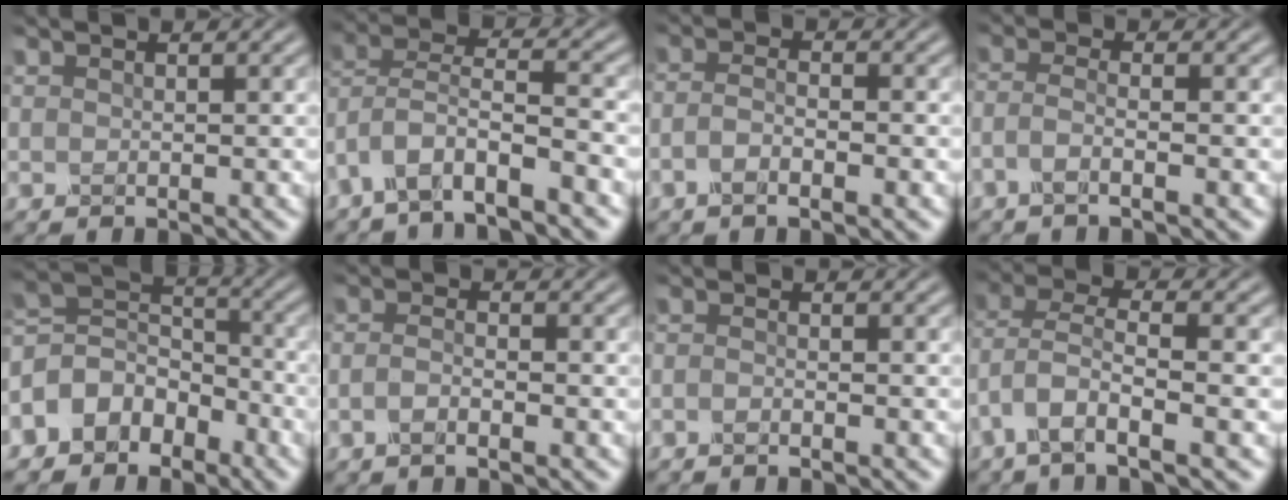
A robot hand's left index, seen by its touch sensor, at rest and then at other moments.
{"total": 6.0, "force": [-4.1, 1.8, 3.9], "torque": [-0.073, 0.003, -0.085]}
{"total": 2.5, "force": [-1.1, 0.9, 2.1], "torque": [-0.041, 0.000, -0.025]}
{"total": 2.4, "force": [-1.2, 0.6, 2.0], "torque": [-0.036, -0.001, -0.038]}
{"total": 6.3, "force": [-3.8, 4.4, 2.4], "torque": [-0.040, 0.009, -0.090]}
{"total": 1.8, "force": [-0.8, 0.6, 1.5], "torque": [-0.030, 0.000, -0.019]}
{"total": 1.1, "force": [-0.7, 0.3, 0.8], "torque": [-0.013, -0.004, -0.018]}
{"total": 5.3, "force": [-2.2, 1.9, 4.4], "torque": [-0.091, 0.003, -0.053]}